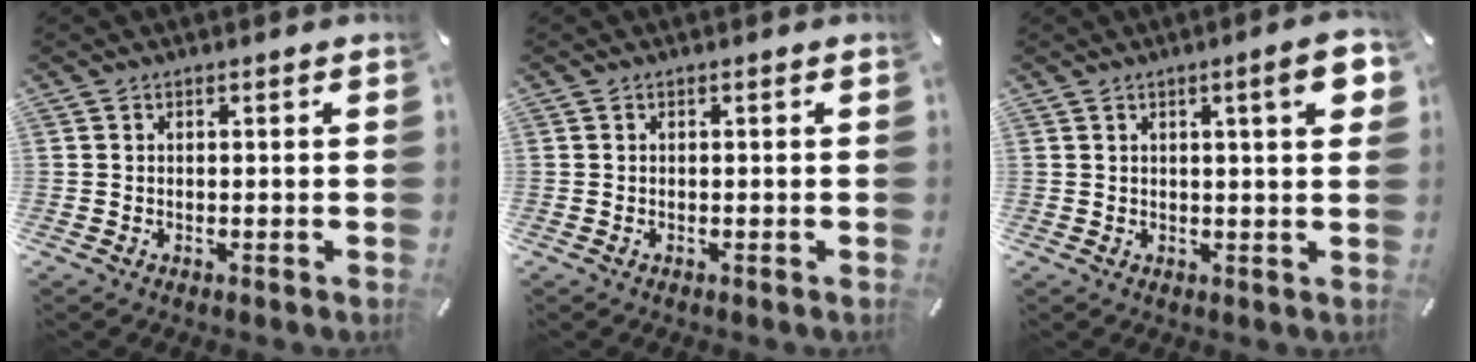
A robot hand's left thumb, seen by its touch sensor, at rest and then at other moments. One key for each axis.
{"total": 0.0}
{"total": 7.5, "fx": 2.8, "fy": 1.2, "fz": 6.9, "tx": -0.099, "ty": -0.004, "tz": 0.039}